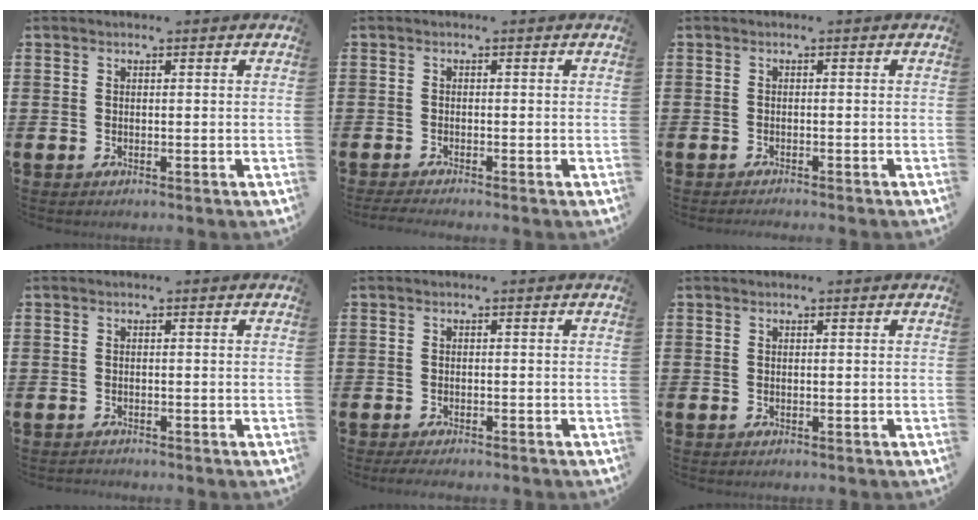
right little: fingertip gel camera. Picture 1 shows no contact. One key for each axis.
{"total": 0.9, "fx": -0.5, "fy": 0.1, "fz": 0.7, "tx": -0.012, "ty": 0.000, "tz": -0.009}
{"total": 0.7, "fx": -0.6, "fy": -0.2, "fz": 0.1, "tx": 0.000, "ty": -0.002, "tz": -0.013}
{"total": 0.5, "fx": -0.5, "fy": 0.1, "fz": -0.1, "tx": 0.000, "ty": -0.001, "tz": -0.011}
{"total": 1.1, "fx": -0.9, "fy": 0.1, "fz": 0.6, "tx": -0.011, "ty": -0.001, "tz": -0.018}
{"total": 0.0}